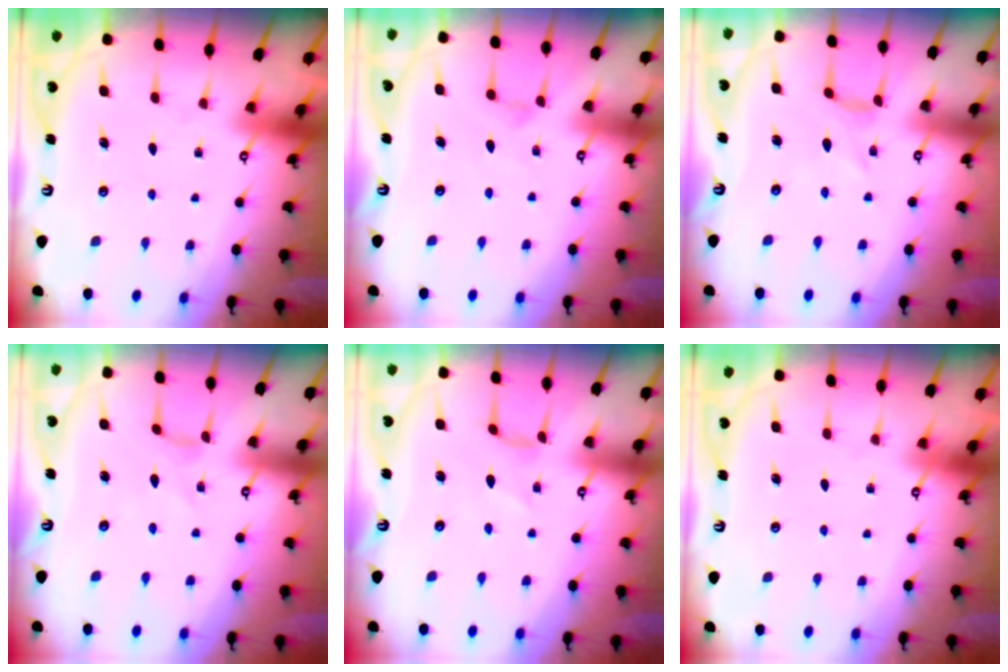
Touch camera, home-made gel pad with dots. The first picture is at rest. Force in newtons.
{"total": 0.9, "press": 0.8, "slide": 0.4}
{"total": 1.1, "press": 1.1, "slide": 0.4}
{"total": 0.0}
{"total": 2.2, "press": 2.2, "slide": 0.2}
{"total": 0.0}